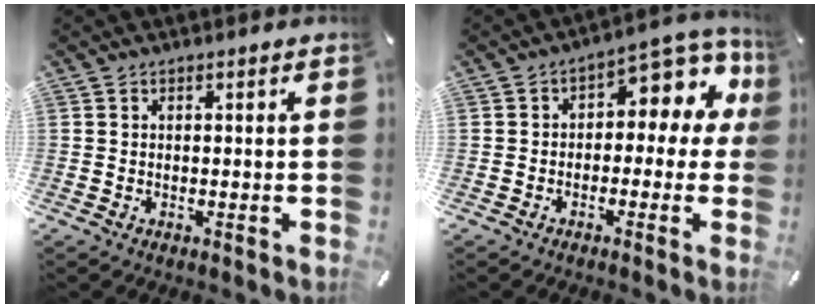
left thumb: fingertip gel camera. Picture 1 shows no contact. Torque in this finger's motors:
{"motor_torque": [1.75, 0.73, 2.08, 0.38, -0.17]}